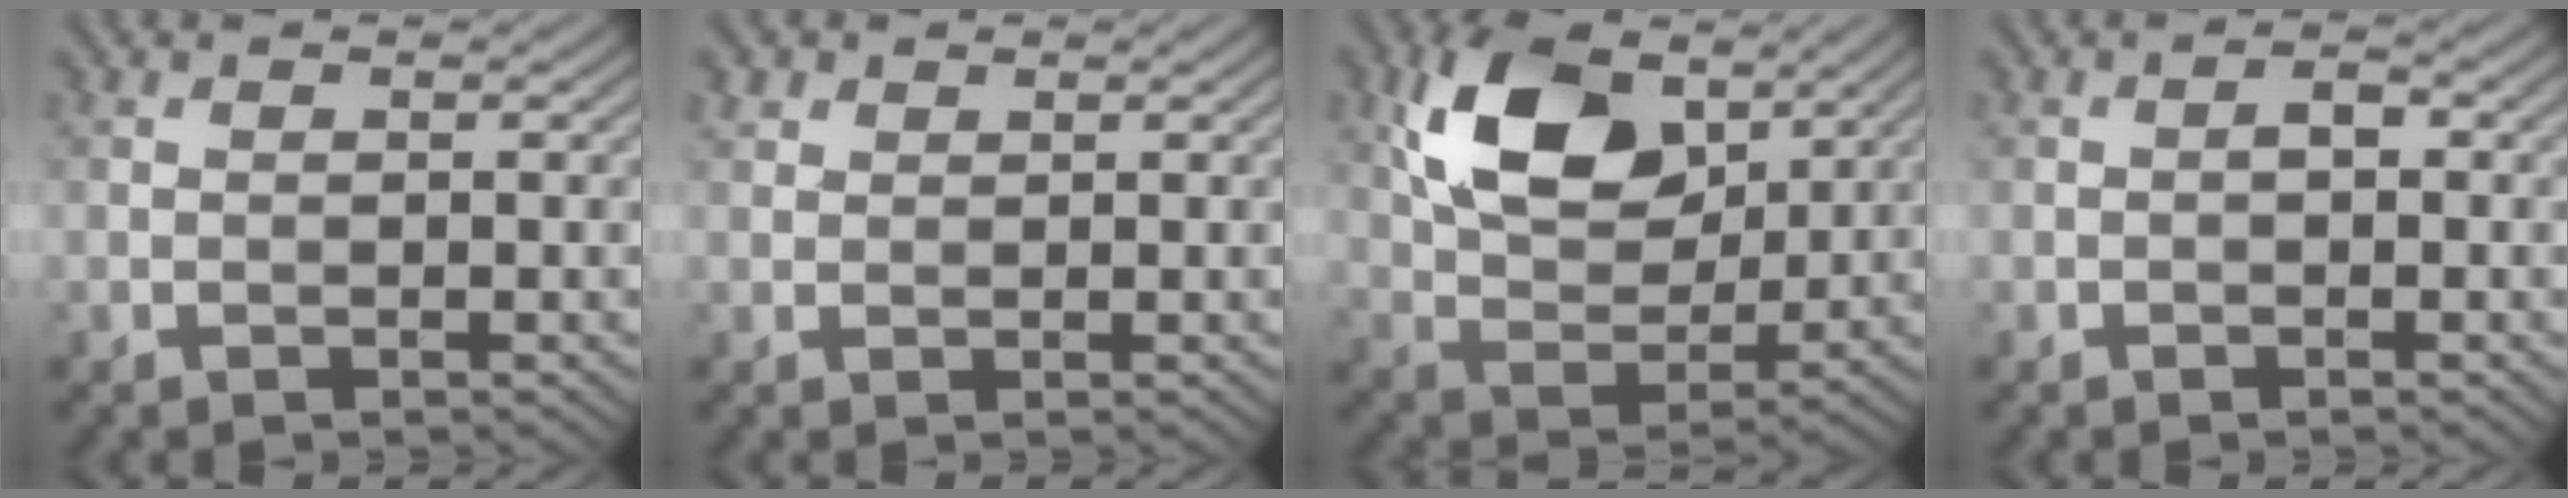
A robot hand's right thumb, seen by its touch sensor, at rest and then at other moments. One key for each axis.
{"total": 1.5, "fx": 1.0, "fy": 1.0, "fz": 0.4, "tx": -0.012, "ty": 0.005, "tz": 0.021}
{"total": 12.6, "fx": 5.4, "fy": 7.6, "fz": 8.5, "tx": -0.182, "ty": 0.009, "tz": 0.103}
{"total": 1.2, "fx": -0.2, "fy": 0.6, "fz": 1.0, "tx": -0.016, "ty": 0.007, "tz": -0.006}